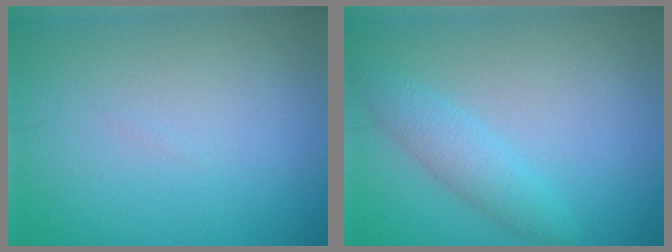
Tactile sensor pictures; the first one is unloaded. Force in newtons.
{"total": 2.8, "press": 2.8, "slide": 0.2}